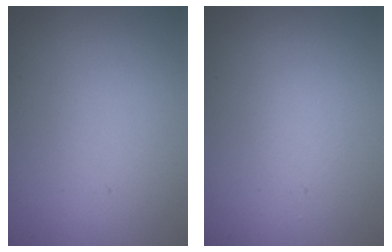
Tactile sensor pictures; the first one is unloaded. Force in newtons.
{"total": 0.6, "press": 0.6, "slide": 0.0}